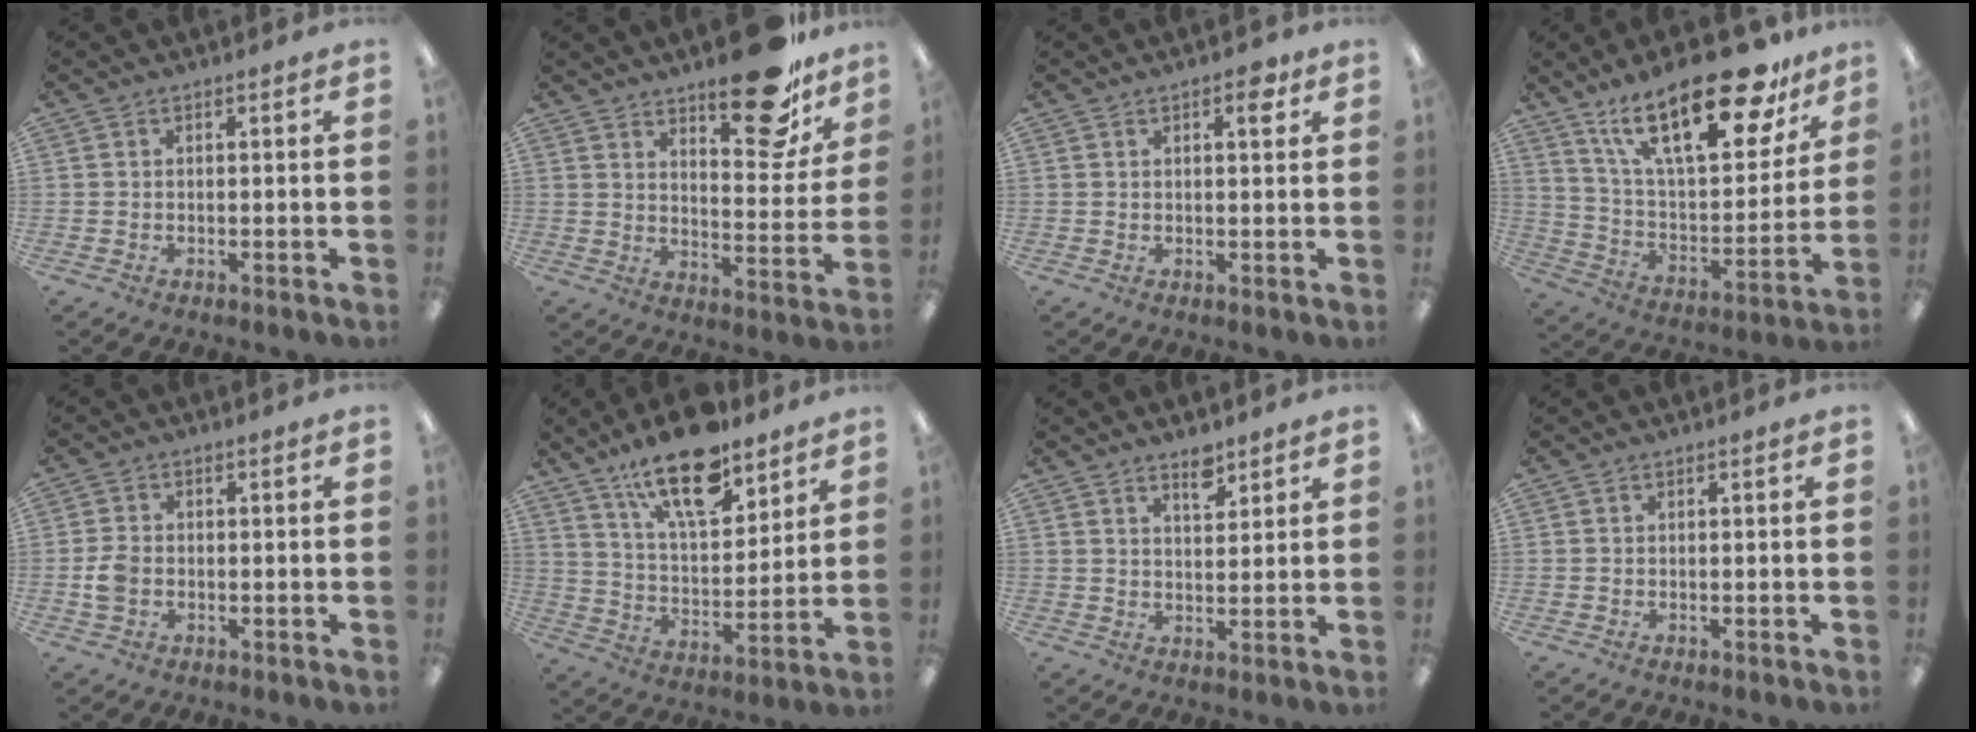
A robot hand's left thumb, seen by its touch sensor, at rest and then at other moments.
{"total": 18.3, "force": [13.5, 6.5, 10.5], "torque": [-0.130, -0.090, 0.218]}
{"total": 3.3, "force": [1.9, 1.2, 2.4], "torque": [-0.027, -0.006, 0.027]}
{"total": 27.1, "force": [18.0, 9.7, 17.8], "torque": [-0.289, -0.104, 0.305]}
{"total": 4.0, "force": [-0.8, 3.0, 2.6], "torque": [-0.052, 0.005, -0.014]}
{"total": 18.1, "force": [13.2, 7.0, 10.3], "torque": [-0.166, -0.071, 0.223]}
{"total": 5.1, "force": [4.0, 2.0, 2.5], "torque": [-0.025, -0.026, 0.067]}
{"total": 0.0}